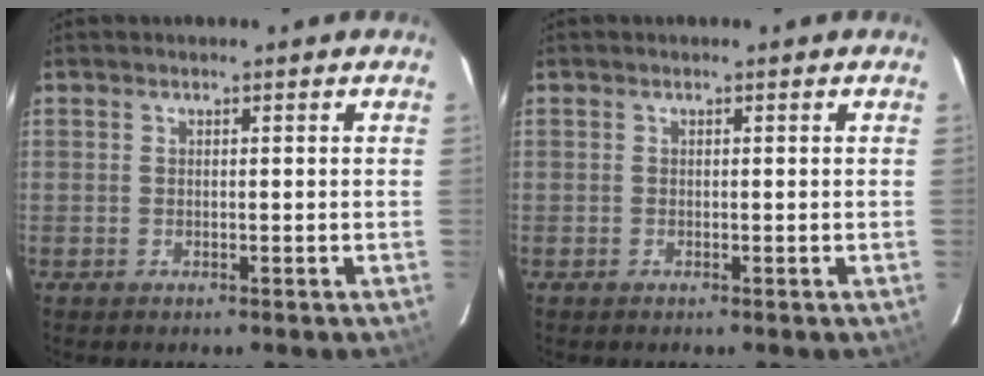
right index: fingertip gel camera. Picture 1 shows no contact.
{"total": 0.0}